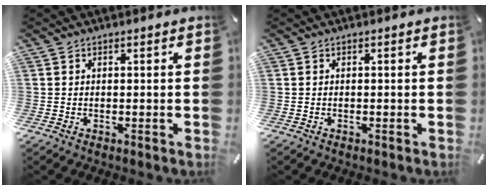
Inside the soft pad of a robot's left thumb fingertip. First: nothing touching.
{"total": 0.0}